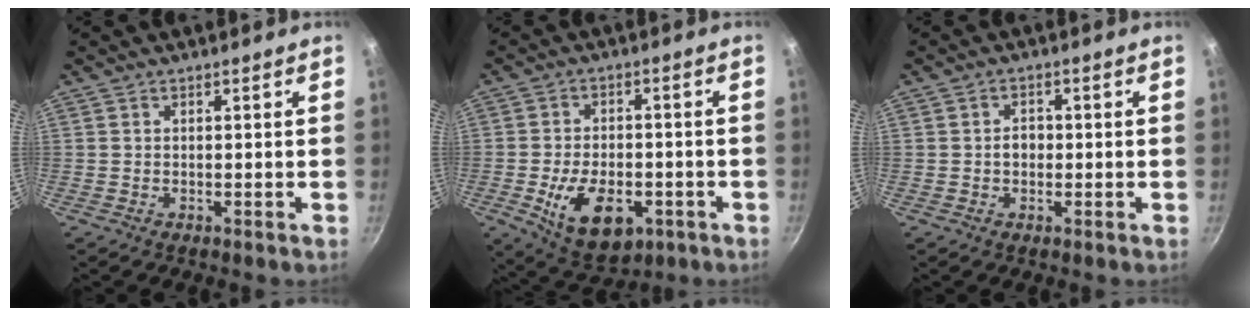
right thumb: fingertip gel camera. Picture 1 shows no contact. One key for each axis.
{"total": 13.0, "fx": -4.2, "fy": 7.7, "fz": 9.6, "tx": -0.139, "ty": 0.003, "tz": -0.055}
{"total": 2.6, "fx": -0.2, "fy": 2.0, "fz": 1.6, "tx": -0.011, "ty": 0.008, "tz": -0.003}